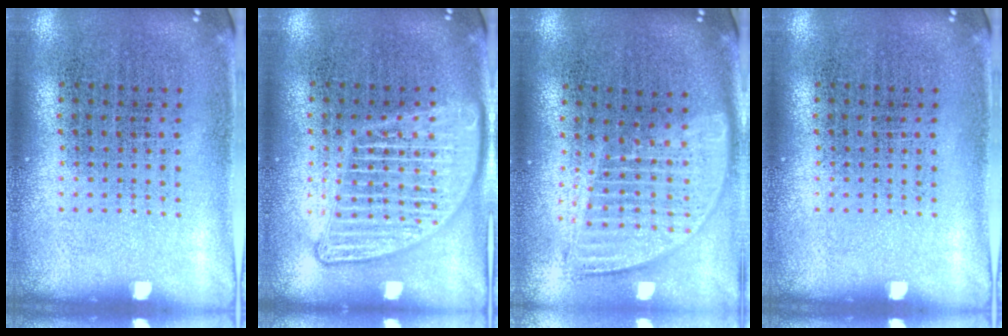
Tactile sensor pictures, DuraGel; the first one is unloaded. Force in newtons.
{"total": 2.3, "press": 2.3, "slide": 0.2}
{"total": 1.8, "press": 1.5, "slide": 1.0}
{"total": 0.0}